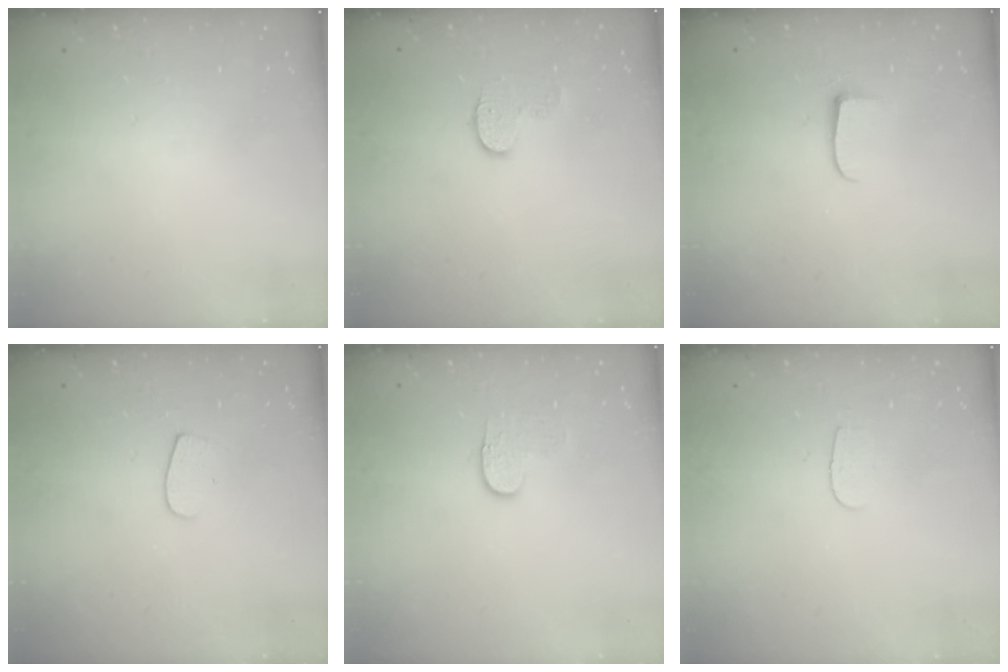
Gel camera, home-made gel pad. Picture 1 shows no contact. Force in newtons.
{"total": 8.1, "press": 8.1, "slide": 0.4}
{"total": 4.9, "press": 4.8, "slide": 0.6}
{"total": 5.0, "press": 5.0, "slide": 0.4}
{"total": 3.3, "press": 3.3, "slide": 0.4}
{"total": 3.7, "press": 3.7, "slide": 0.4}